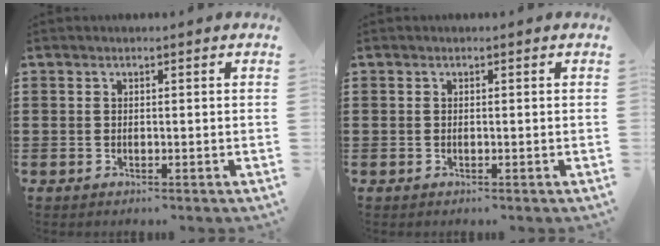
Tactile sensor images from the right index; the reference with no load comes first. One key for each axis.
{"total": 0.0}